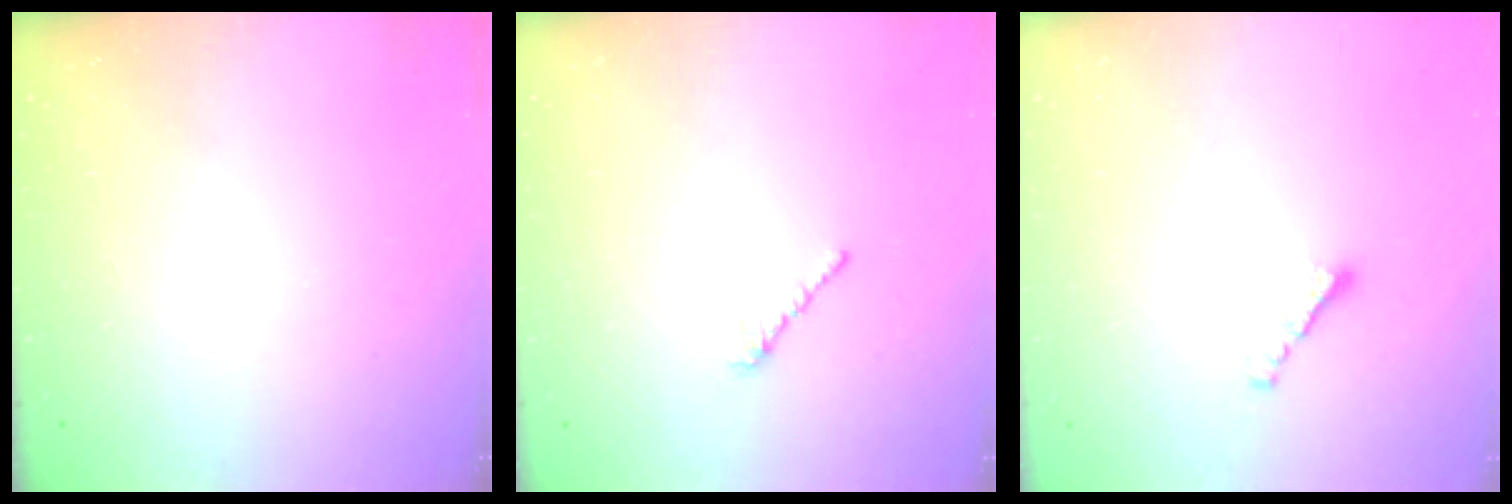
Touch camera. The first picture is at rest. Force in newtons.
{"total": 2.4, "press": 2.3, "slide": 0.7}
{"total": 2.7, "press": 2.7, "slide": 0.2}